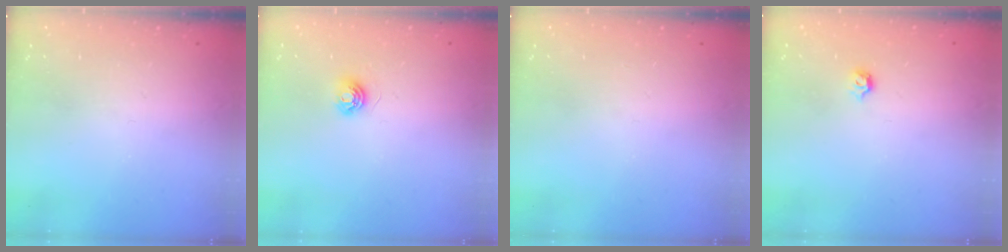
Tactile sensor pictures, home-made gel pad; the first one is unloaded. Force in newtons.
{"total": 5.0, "press": 4.9, "slide": 0.6}
{"total": 0.0}
{"total": 3.2, "press": 3.1, "slide": 0.7}